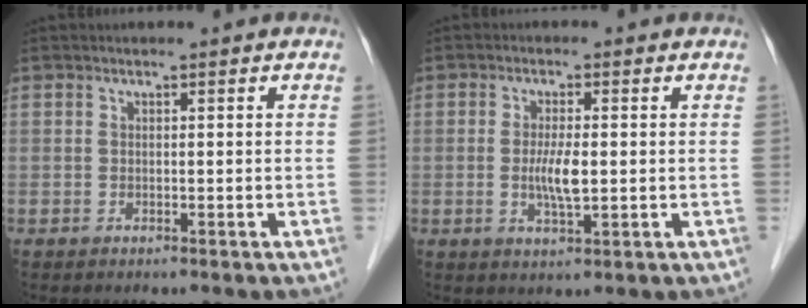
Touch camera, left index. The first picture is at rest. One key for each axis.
{"total": 4.2, "fx": -0.2, "fy": 0.8, "fz": 4.2, "tx": -0.085, "ty": -0.006, "tz": -0.003}